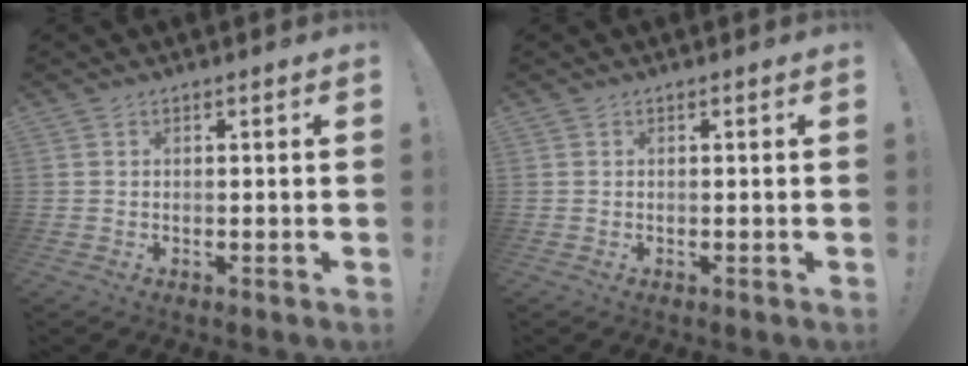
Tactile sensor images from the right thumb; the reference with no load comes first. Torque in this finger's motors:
{"motor_torque": [0.00, 0.00, 0.00, 0.00, 0.00]}